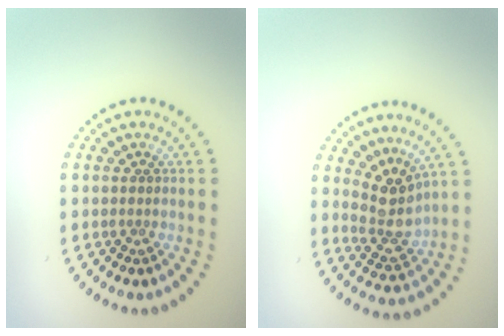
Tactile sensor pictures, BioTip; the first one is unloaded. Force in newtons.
{"total": 3.6, "press": 3.0, "slide": 2.1}